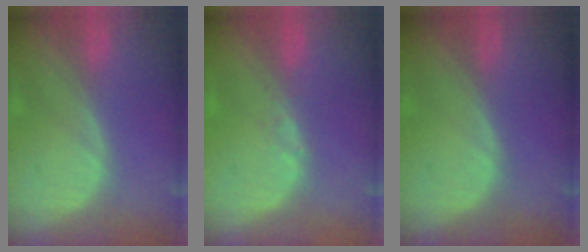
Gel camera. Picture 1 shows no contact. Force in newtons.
{"total": 0.8, "press": 0.7, "slide": 0.1}
{"total": 0.0}